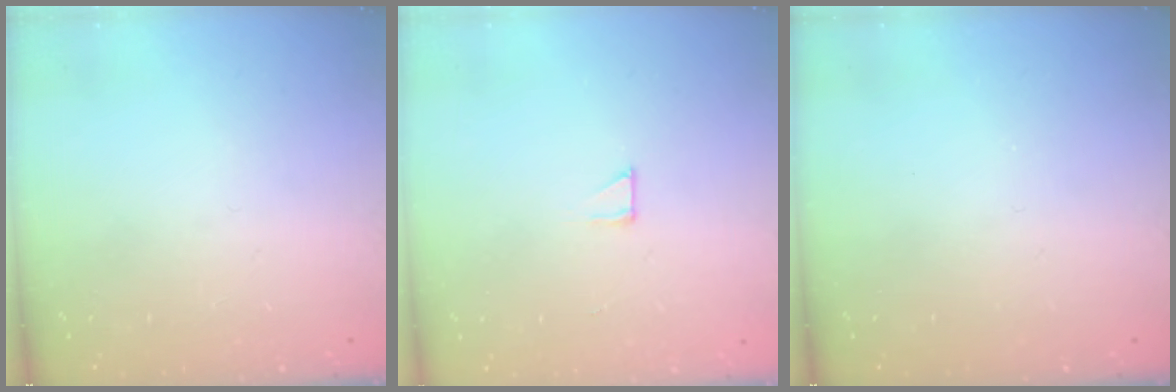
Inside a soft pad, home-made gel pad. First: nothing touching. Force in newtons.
{"total": 2.3, "press": 2.3, "slide": 0.2}
{"total": 0.0}